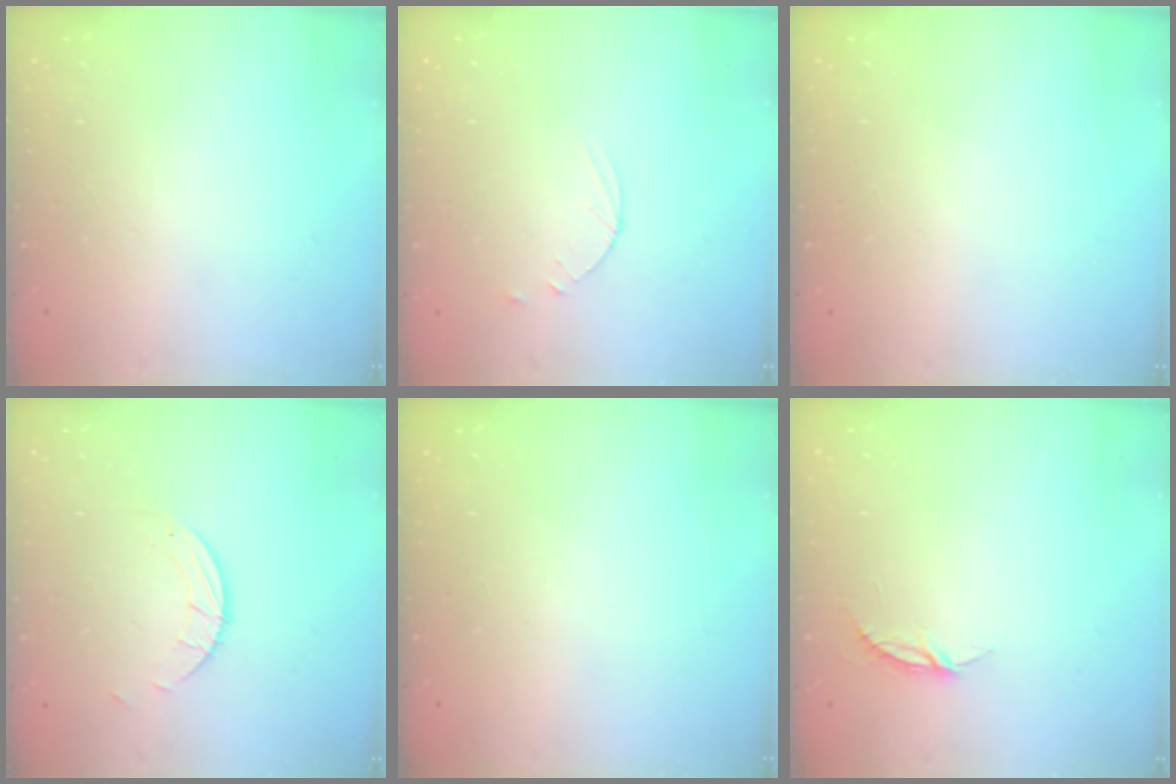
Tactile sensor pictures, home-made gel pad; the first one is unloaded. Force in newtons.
{"total": 4.5, "press": 4.4, "slide": 0.4}
{"total": 0.0}
{"total": 1.9, "press": 1.9, "slide": 0.1}
{"total": 0.0}
{"total": 3.8, "press": 3.8, "slide": 0.2}